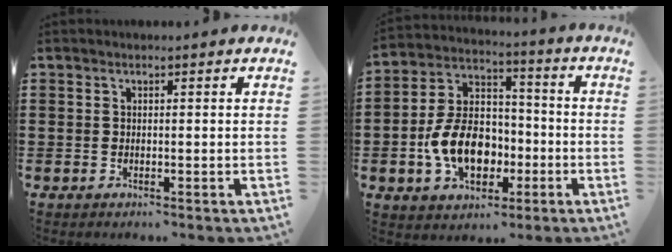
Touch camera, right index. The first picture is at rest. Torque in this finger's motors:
{"motor_torque": [2.14, 0.00, 1.05, 0.21]}